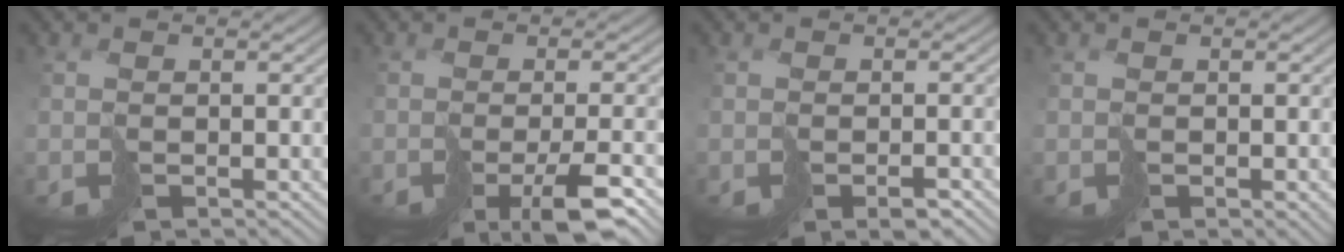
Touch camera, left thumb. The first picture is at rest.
{"total": 6.7, "force": [-3.5, 1.4, 5.5], "torque": [-0.075, -0.003, -0.058]}
{"total": 2.3, "force": [-1.4, 0.4, 1.7], "torque": [-0.027, -0.001, -0.022]}
{"total": 1.7, "force": [-0.8, 0.8, 1.2], "torque": [-0.018, -0.004, -0.008]}